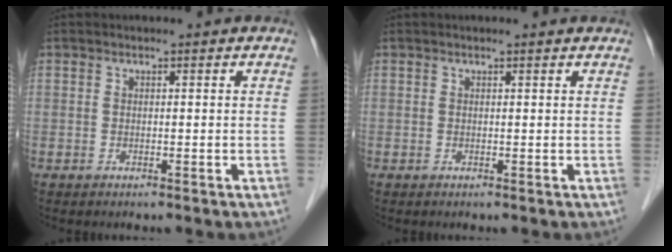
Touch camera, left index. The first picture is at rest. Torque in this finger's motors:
{"motor_torque": [0.20, -0.18, 0.03, 0.02]}